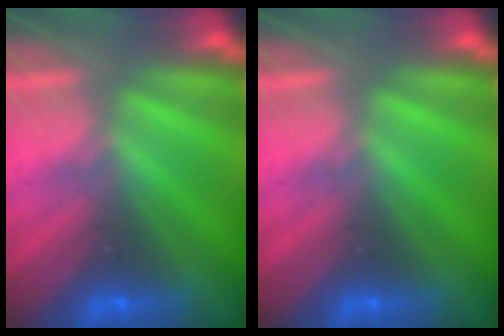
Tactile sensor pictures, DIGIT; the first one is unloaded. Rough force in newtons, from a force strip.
{"total": 0.0}